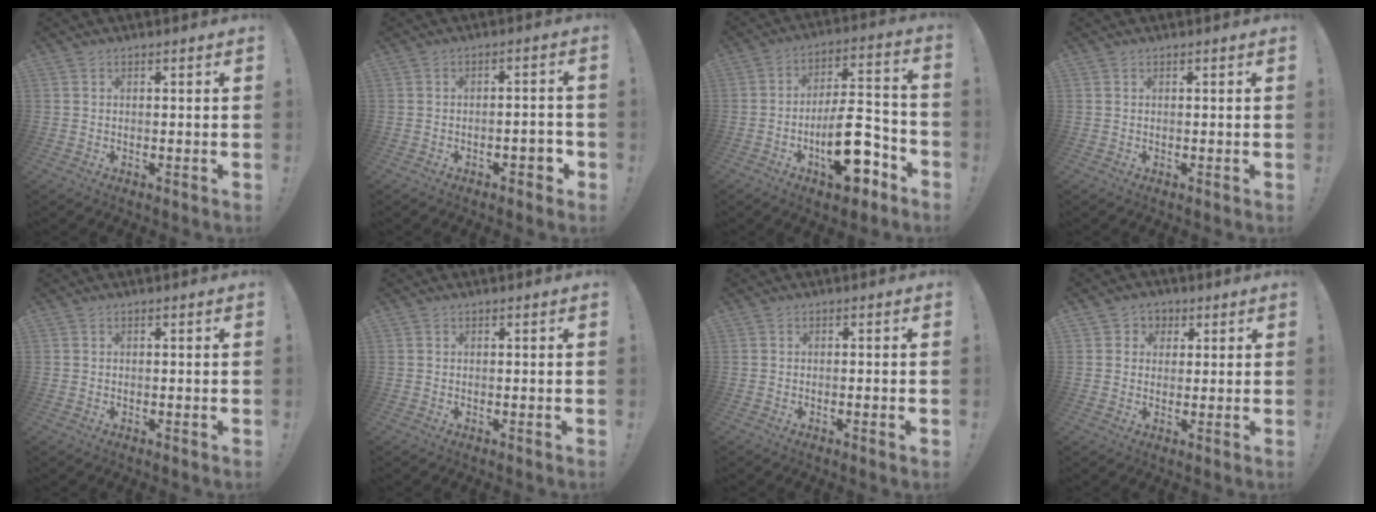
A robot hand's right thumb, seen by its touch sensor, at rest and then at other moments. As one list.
[{"total": 3.3, "force": [-1.8, 1.8, 2.1], "torque": [-0.029, 0.015, -0.029]}, {"total": 19.6, "force": [-7.3, 9.1, 15.7], "torque": [-0.252, 0.054, -0.108]}, {"total": 0.0}, {"total": 0.0}, {"total": 0.0}, {"total": 1.4, "force": [-0.6, -0.2, 1.2], "torque": [-0.027, 0.001, -0.009]}, {"total": 4.0, "force": [1.0, 3.8, 0.8], "torque": [-0.006, -0.005, 0.017]}]